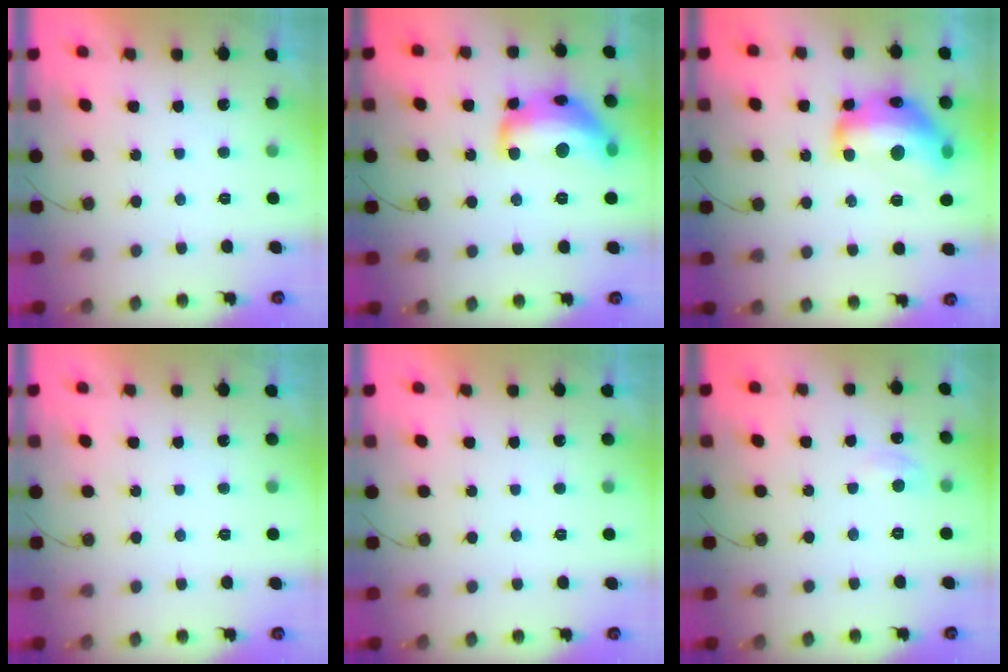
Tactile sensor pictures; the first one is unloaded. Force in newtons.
{"total": 17.3, "press": 17.3, "slide": 1.2}
{"total": 19.0, "press": 18.9, "slide": 1.1}
{"total": 0.0}
{"total": 0.0}
{"total": 5.5, "press": 5.5, "slide": 0.7}